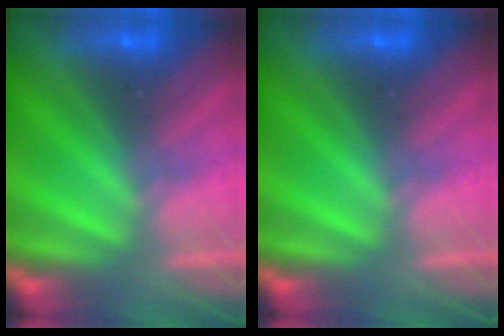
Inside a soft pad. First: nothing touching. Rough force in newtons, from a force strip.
{"total": 0.0}